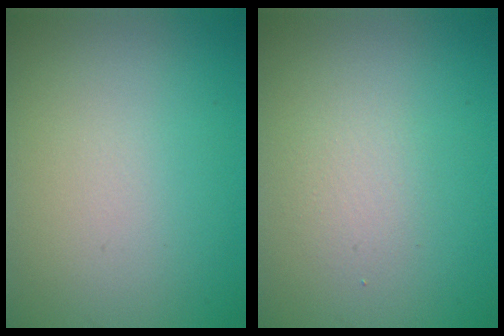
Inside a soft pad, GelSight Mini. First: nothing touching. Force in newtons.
{"total": 1.4, "press": 1.4, "slide": 0.1}